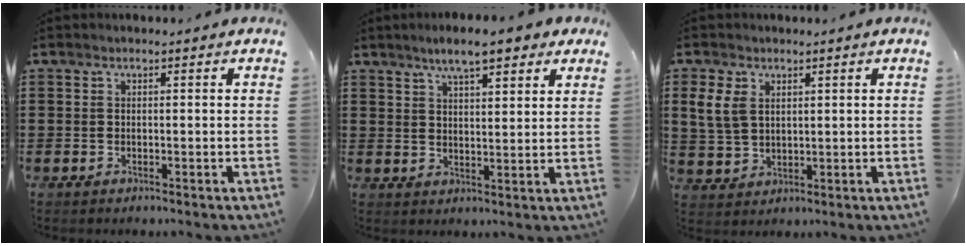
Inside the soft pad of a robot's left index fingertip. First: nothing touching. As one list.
[{"total": 6.5, "force": [5.1, 1.4, 3.8], "torque": [-0.078, -0.001, 0.090]}, {"total": 4.8, "force": [2.0, 3.3, 2.7], "torque": [-0.072, 0.009, 0.036]}]